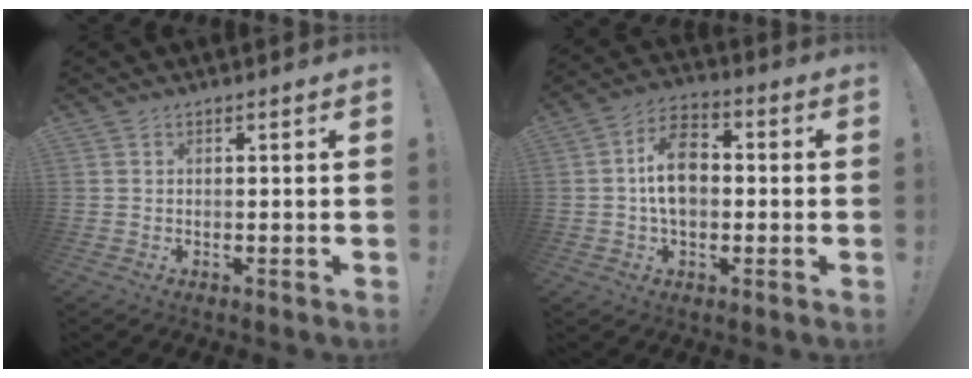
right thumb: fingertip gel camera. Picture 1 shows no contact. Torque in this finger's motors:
{"motor_torque": [2.15, 1.89, 1.48, -0.21, 0.50]}